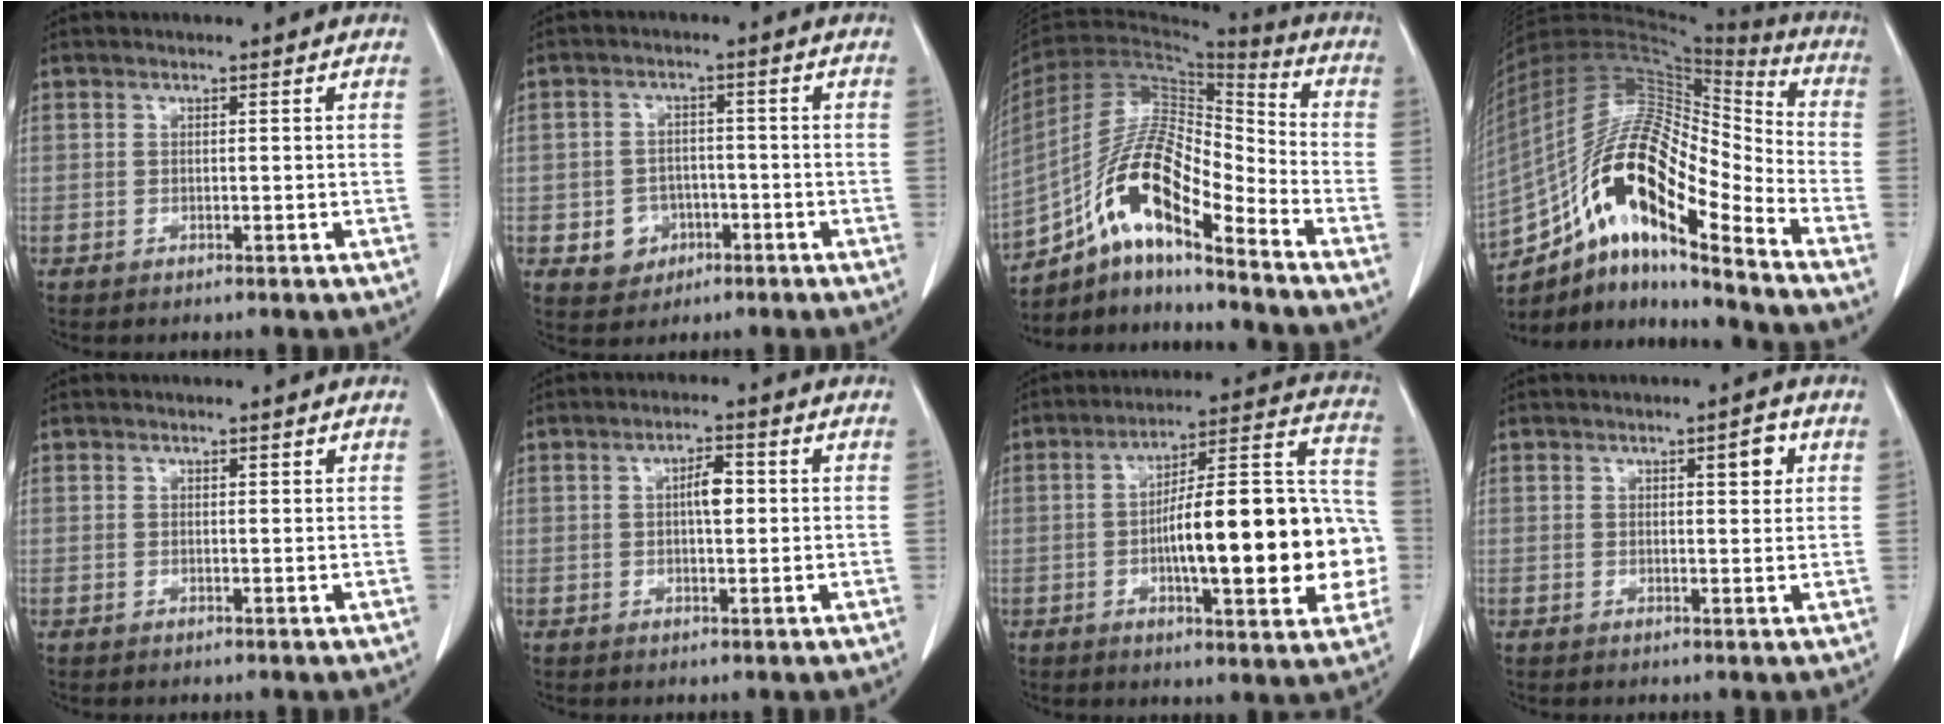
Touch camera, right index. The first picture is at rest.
{"total": 4.7, "force": [-1.8, 4.2, 1.3], "torque": [-0.014, 0.008, -0.019]}
{"total": 15.7, "force": [-9.4, 3.2, 12.2], "torque": [-0.232, 0.019, -0.167]}
{"total": 20.9, "force": [-11.5, 4.6, 16.9], "torque": [-0.334, 0.017, -0.201]}
{"total": 0.0}
{"total": 3.4, "force": [0.4, 1.2, 3.2], "torque": [-0.054, 0.006, 0.006]}
{"total": 21.8, "force": [-3.3, 5.0, 20.9], "torque": [-0.254, 0.039, -0.041]}
{"total": 3.0, "force": [1.2, 0.8, 2.6], "torque": [-0.035, 0.000, 0.015]}